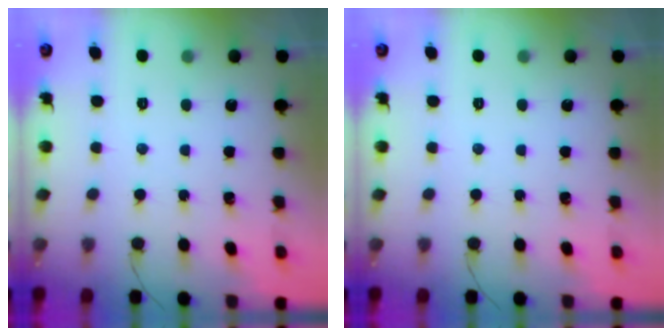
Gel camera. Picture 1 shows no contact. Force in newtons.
{"total": 0.0}